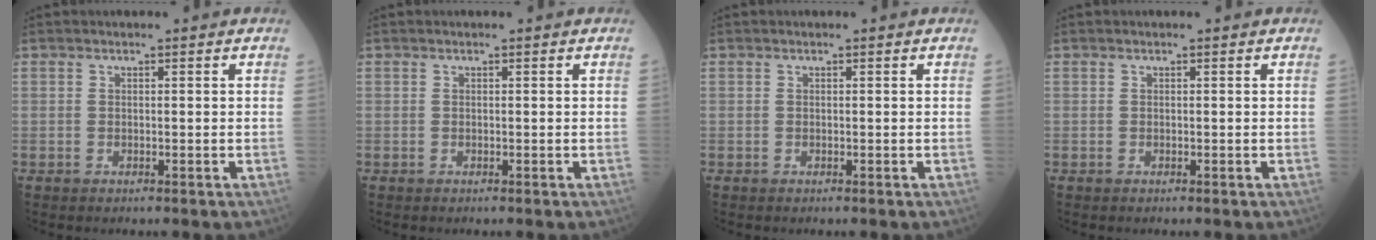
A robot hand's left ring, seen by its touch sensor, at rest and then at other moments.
{"total": 0.0}
{"total": 0.0}
{"total": 0.0}